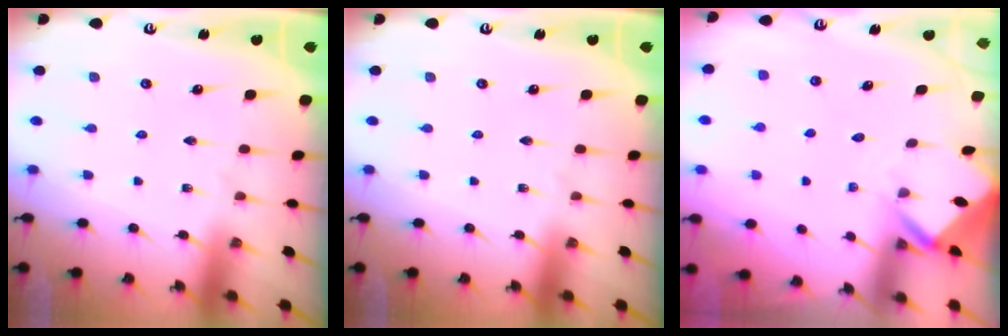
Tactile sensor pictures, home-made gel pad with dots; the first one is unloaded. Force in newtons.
{"total": 0.0}
{"total": 3.0, "press": 3.0, "slide": 0.2}